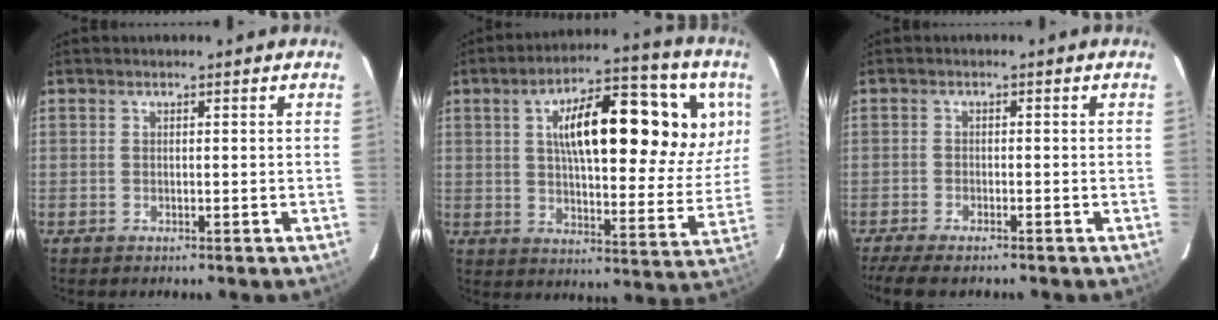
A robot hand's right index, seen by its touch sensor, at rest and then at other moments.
{"total": 24.1, "force": [9.0, 9.4, 20.3], "torque": [-0.305, 0.041, 0.140]}
{"total": 7.2, "force": [-5.9, 1.8, 3.7], "torque": [-0.096, -0.028, -0.105]}